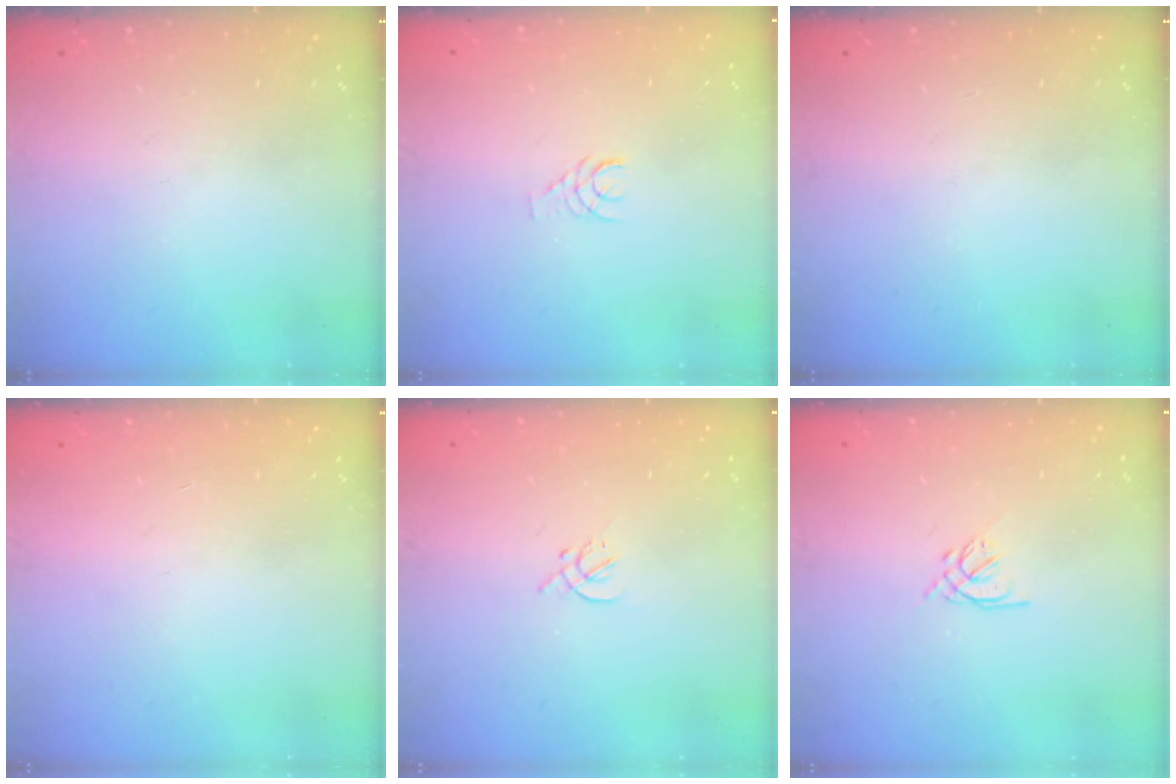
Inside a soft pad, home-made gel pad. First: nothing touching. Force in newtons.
{"total": 3.6, "press": 3.6, "slide": 0.4}
{"total": 0.0}
{"total": 0.9, "press": 0.8, "slide": 0.2}
{"total": 1.4, "press": 1.3, "slide": 0.5}
{"total": 1.6, "press": 1.5, "slide": 0.5}